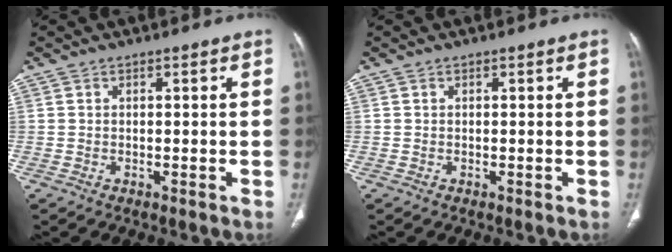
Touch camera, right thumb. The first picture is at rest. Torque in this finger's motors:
{"motor_torque": [0.00, 0.00, 0.15, 0.26, 0.03]}